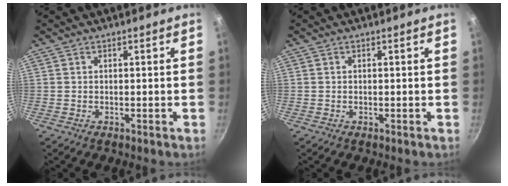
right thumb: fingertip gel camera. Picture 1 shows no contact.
{"total": 0.0}